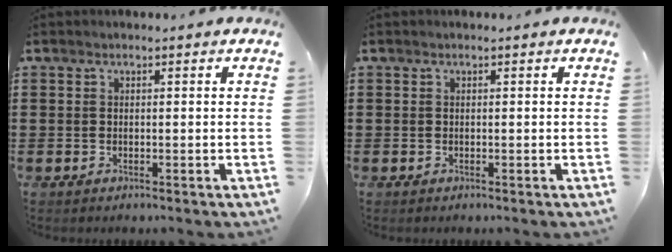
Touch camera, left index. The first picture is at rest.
{"total": 0.0}